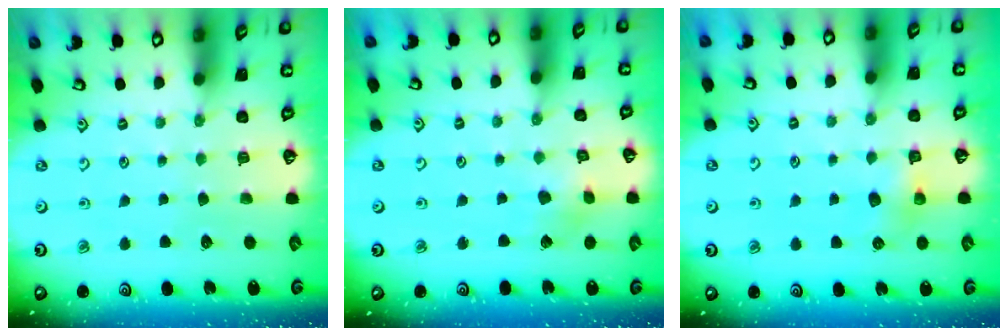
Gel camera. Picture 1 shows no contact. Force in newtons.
{"total": 3.8, "press": 3.8, "slide": 0.4}
{"total": 5.1, "press": 5.1, "slide": 0.4}